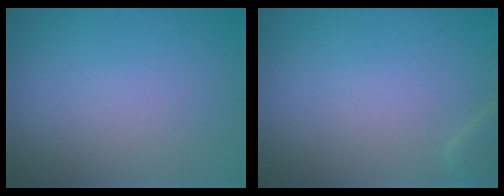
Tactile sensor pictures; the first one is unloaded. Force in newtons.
{"total": 1.2, "press": 1.2, "slide": 0.2}